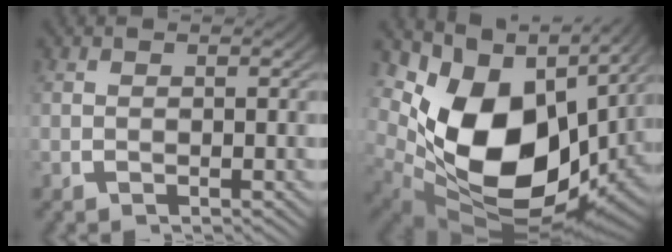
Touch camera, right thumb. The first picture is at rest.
{"total": 19.7, "force": [-0.5, 12.1, 15.5], "torque": [-0.286, -0.065, 0.031]}